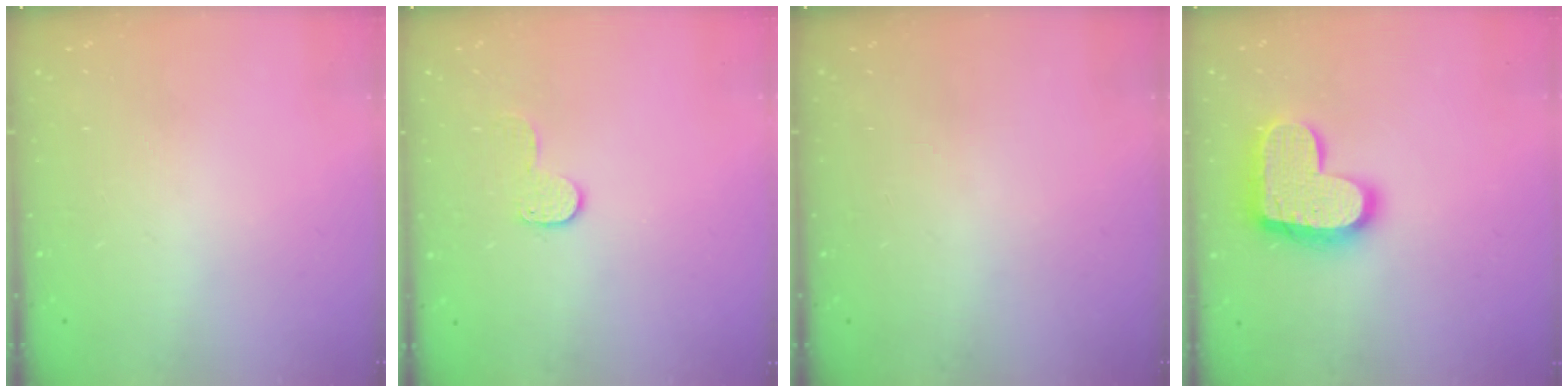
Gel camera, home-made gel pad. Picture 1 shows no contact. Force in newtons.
{"total": 5.6, "press": 5.6, "slide": 0.4}
{"total": 0.0}
{"total": 16.3, "press": 16.3, "slide": 1.3}